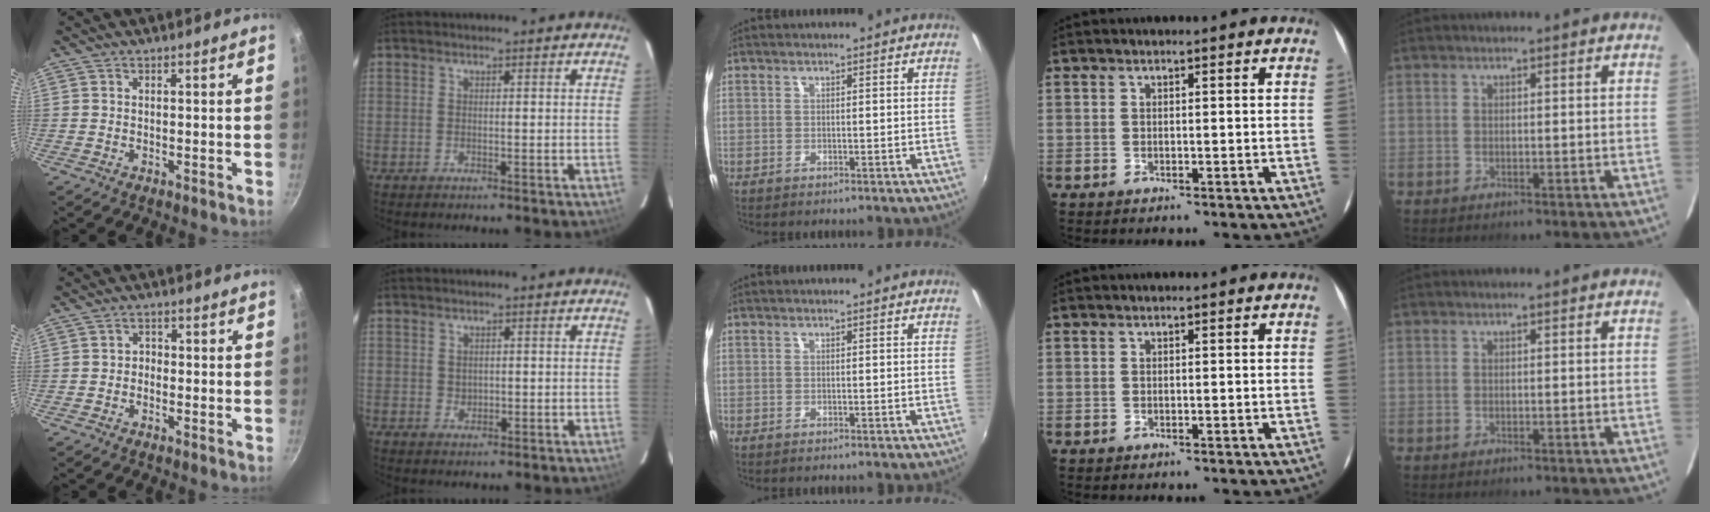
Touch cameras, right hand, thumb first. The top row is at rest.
{"thumb": {"total": 1.7, "force": [-0.7, 1.3, 0.7], "torque": [-0.003, 0.009, -0.016]}, "index": {"total": 1.5, "force": [0.2, 1.5, 0.3], "torque": [-0.001, 0.001, 0.006]}}